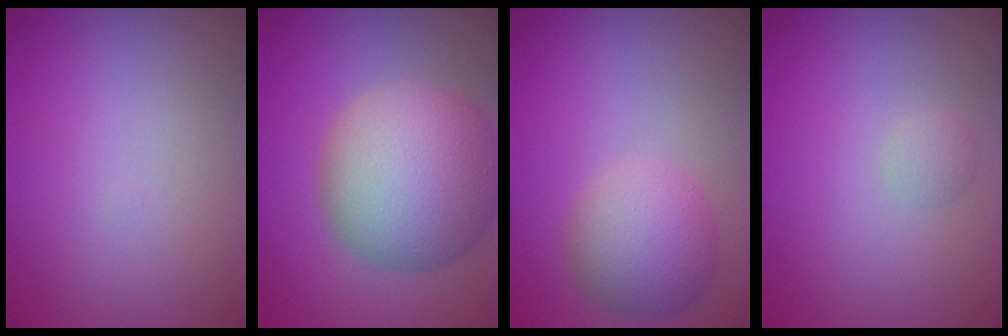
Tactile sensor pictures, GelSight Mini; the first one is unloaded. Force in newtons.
{"total": 10.7, "press": 10.7, "slide": 0.1}
{"total": 4.7, "press": 4.7, "slide": 0.1}
{"total": 0.9, "press": 0.9, "slide": 0.1}